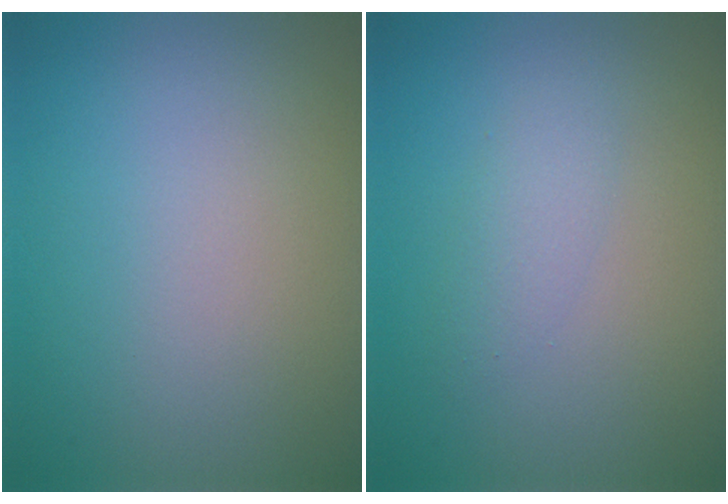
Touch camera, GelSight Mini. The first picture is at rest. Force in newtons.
{"total": 1.7, "press": 1.7, "slide": 0.1}